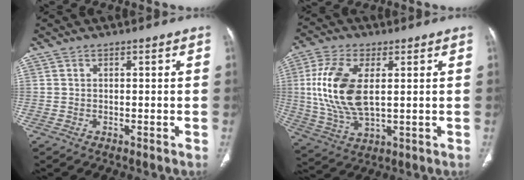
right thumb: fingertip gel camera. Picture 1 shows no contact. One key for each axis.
{"total": 14.5, "fx": 2.1, "fy": 7.4, "fz": 12.4, "tx": -0.260, "ty": -0.007, "tz": 0.045}